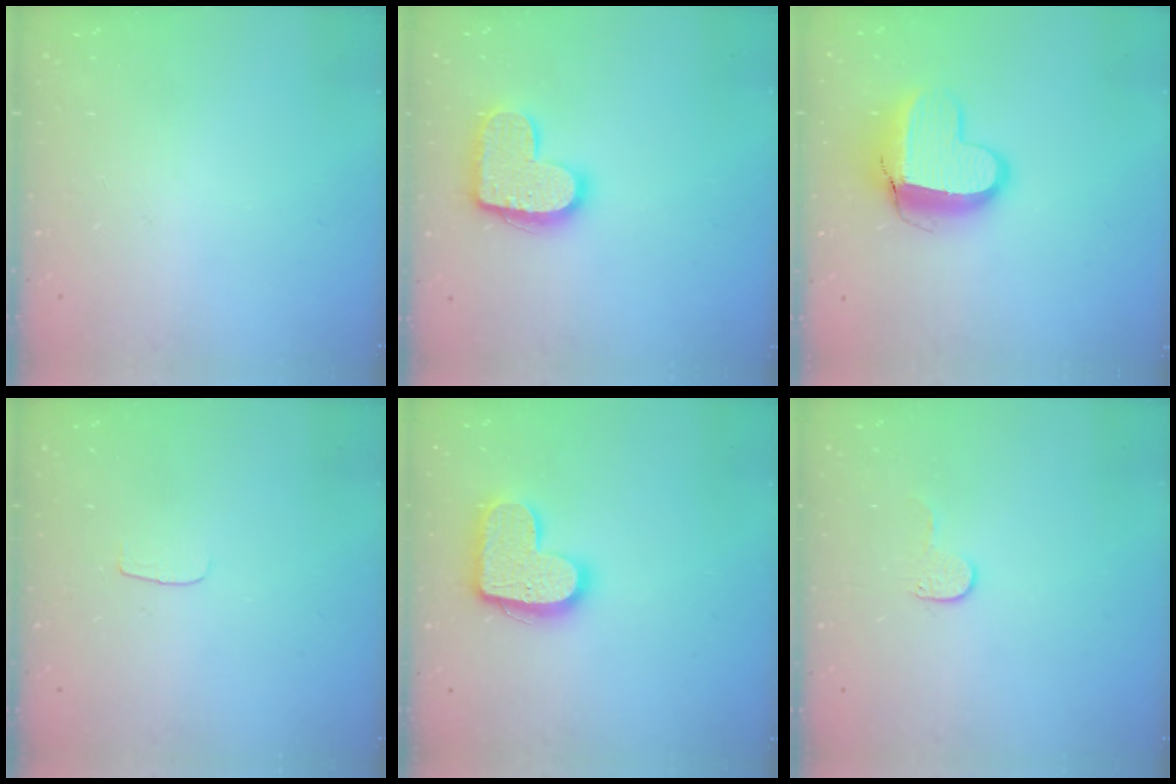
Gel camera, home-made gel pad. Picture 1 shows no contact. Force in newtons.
{"total": 14.6, "press": 14.6, "slide": 0.8}
{"total": 11.6, "press": 11.6, "slide": 0.6}
{"total": 3.5, "press": 3.4, "slide": 0.4}
{"total": 14.9, "press": 14.9, "slide": 1.0}
{"total": 3.8, "press": 3.8, "slide": 0.4}